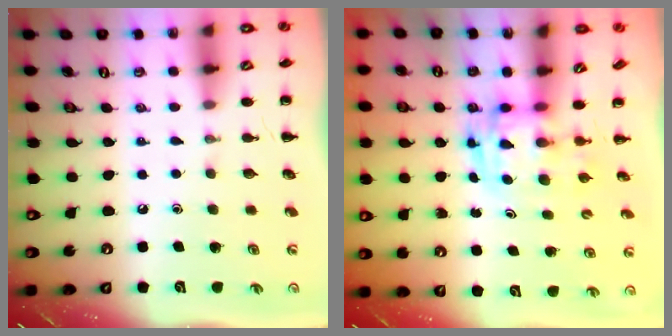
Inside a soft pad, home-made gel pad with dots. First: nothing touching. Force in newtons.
{"total": 2.9, "press": 2.9, "slide": 0.5}